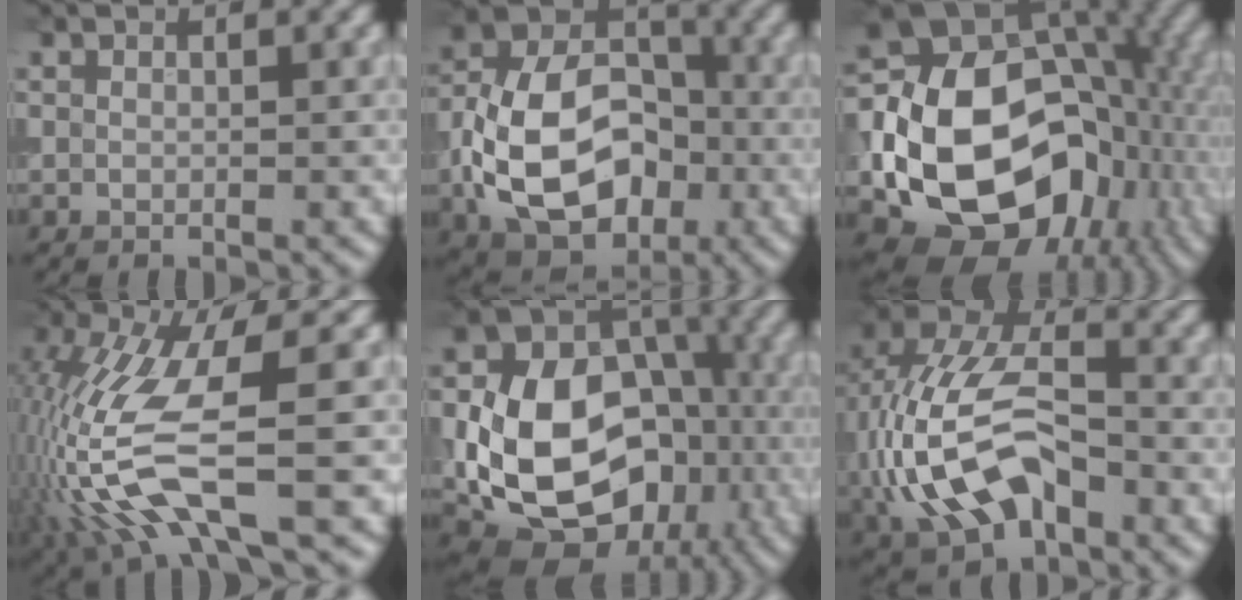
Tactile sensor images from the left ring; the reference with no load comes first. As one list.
[{"total": 12.1, "force": [-2.9, 8.2, 8.4], "torque": [-0.156, 0.001, -0.061]}, {"total": 16.8, "force": [-3.5, 12.4, 10.8], "torque": [-0.168, -0.016, -0.062]}, {"total": 10.0, "force": [-2.4, 2.7, 9.3], "torque": [-0.215, -0.006, -0.048]}, {"total": 15.0, "force": [-2.9, 10.9, 9.8], "torque": [-0.170, -0.027, -0.048]}, {"total": 11.0, "force": [-2.4, 6.8, 8.4], "torque": [-0.176, 0.005, -0.052]}]